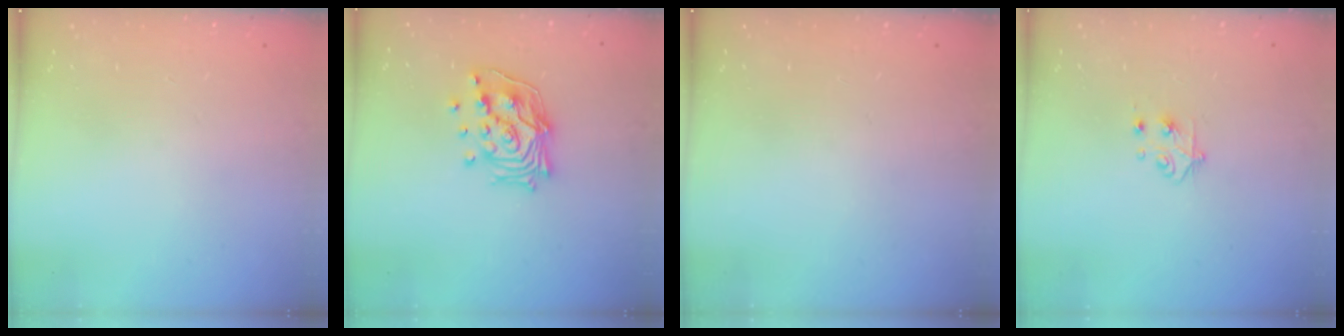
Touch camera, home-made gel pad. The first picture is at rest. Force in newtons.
{"total": 15.4, "press": 15.2, "slide": 1.8}
{"total": 0.0}
{"total": 4.8, "press": 4.8, "slide": 0.6}